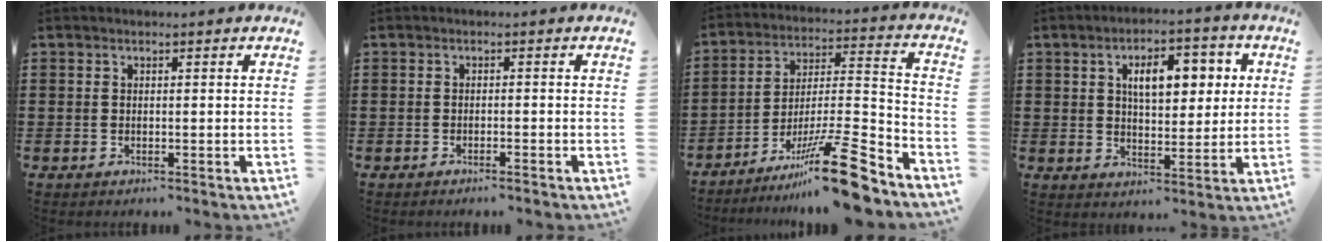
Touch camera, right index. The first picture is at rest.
{"total": 0.8, "force": [-0.7, -0.1, 0.5], "torque": [-0.009, -0.002, -0.014]}
{"total": 16.1, "force": [-11.9, 1.7, 10.6], "torque": [-0.150, 0.050, -0.206]}
{"total": 7.7, "force": [2.5, 3.7, 6.2], "torque": [-0.099, 0.000, 0.033]}